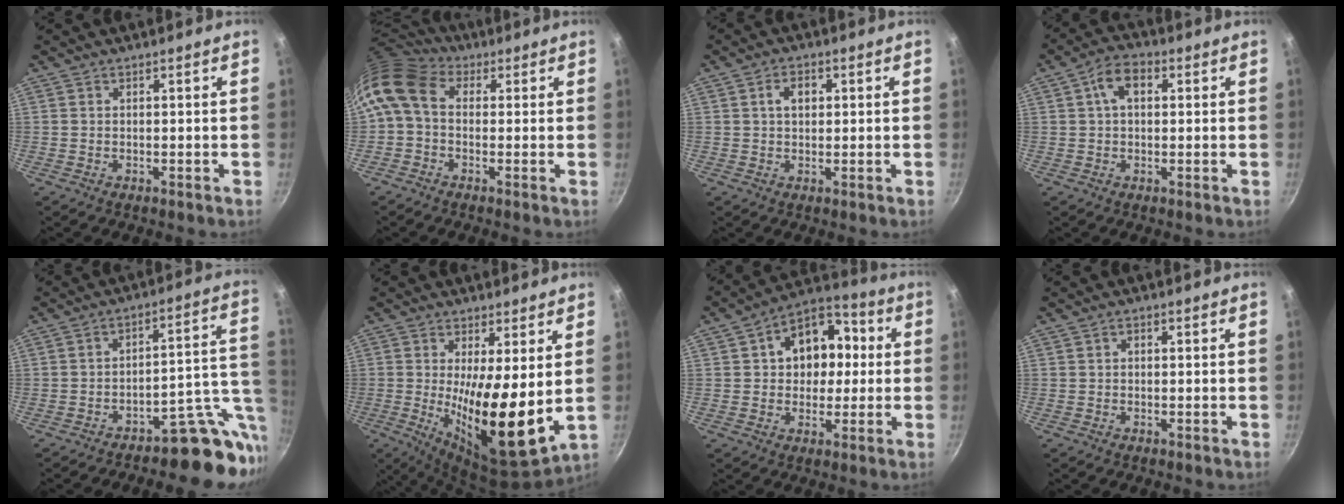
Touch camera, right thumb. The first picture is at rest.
{"total": 10.3, "force": [1.1, 7.6, 6.9], "torque": [-0.139, 0.028, 0.001]}
{"total": 3.7, "force": [0.9, 2.6, 2.5], "torque": [-0.025, 0.007, 0.012]}
{"total": 6.2, "force": [1.5, 4.0, 4.5], "torque": [-0.062, 0.013, 0.016]}
{"total": 14.5, "force": [-6.8, 6.9, 10.9], "torque": [-0.069, 0.055, -0.094]}
{"total": 15.9, "force": [0.7, 4.4, 15.2], "torque": [-0.243, -0.039, 0.019]}
{"total": 14.1, "force": [2.2, 10.8, 8.8], "torque": [-0.082, 0.027, 0.021]}
{"total": 0.9, "force": [0.1, 0.7, 0.5], "torque": [-0.009, 0.007, 0.001]}